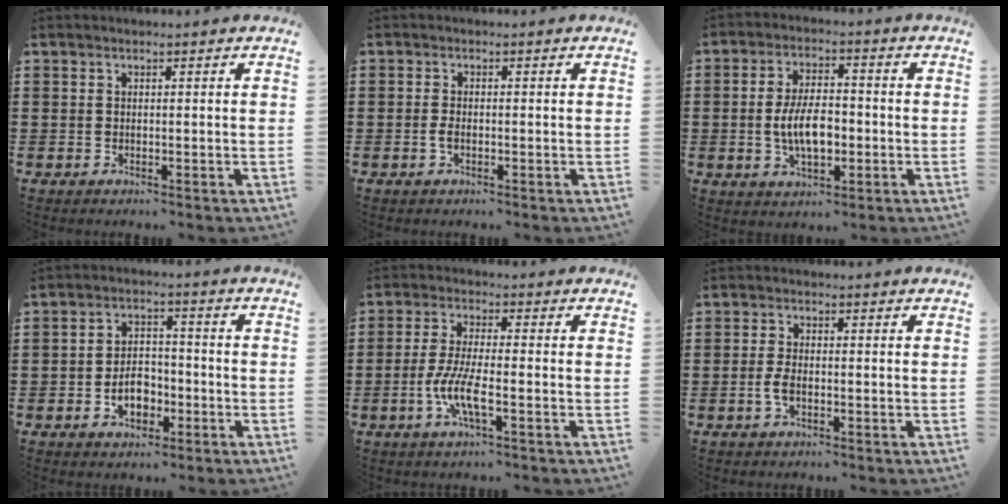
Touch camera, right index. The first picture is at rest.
{"total": 1.5, "force": [-0.5, 0.3, 1.4], "torque": [-0.036, -0.007, -0.010]}
{"total": 7.3, "force": [-1.1, 3.6, 6.3], "torque": [-0.123, 0.000, -0.027]}
{"total": 5.3, "force": [-2.0, 3.4, 3.5], "torque": [-0.049, 0.000, -0.037]}
{"total": 6.5, "force": [-2.4, 1.1, 6.0], "torque": [-0.135, -0.014, -0.052]}
{"total": 2.7, "force": [-0.8, 0.9, 2.5], "torque": [-0.062, -0.008, -0.018]}